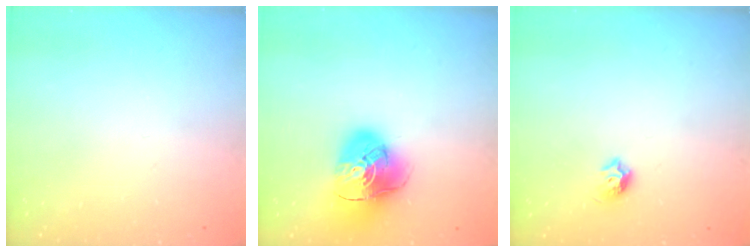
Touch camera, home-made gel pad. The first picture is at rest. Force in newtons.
{"total": 14.9, "press": 14.7, "slide": 2.0}
{"total": 4.9, "press": 4.8, "slide": 0.8}